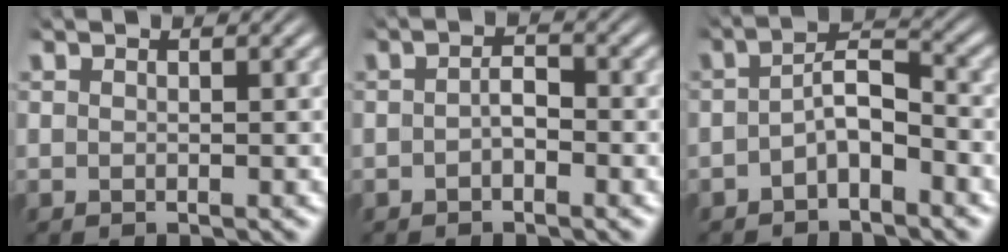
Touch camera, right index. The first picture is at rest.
{"total": 1.4, "force": [-0.7, 0.5, 1.1], "torque": [-0.019, -0.008, -0.009]}
{"total": 3.4, "force": [-1.2, 1.8, 2.6], "torque": [-0.037, -0.010, -0.022]}